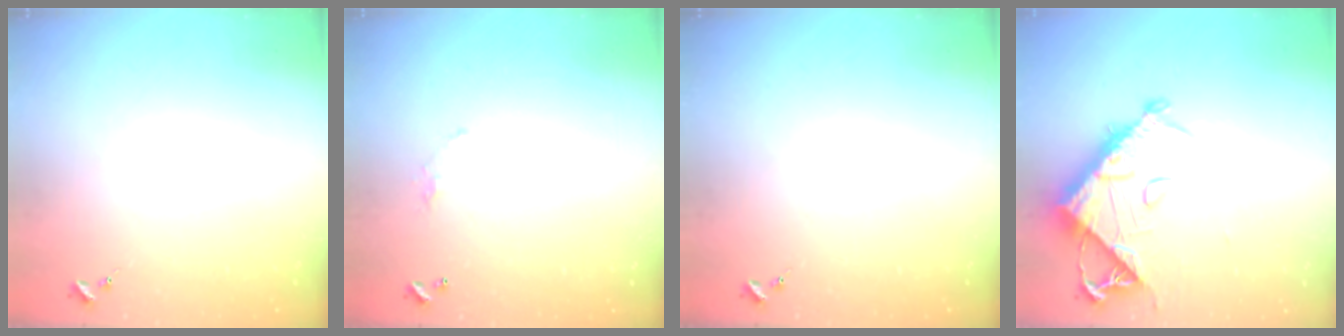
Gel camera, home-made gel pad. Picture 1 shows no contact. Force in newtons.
{"total": 3.9, "press": 3.9, "slide": 0.1}
{"total": 0.0}
{"total": 12.5, "press": 12.5, "slide": 1.3}